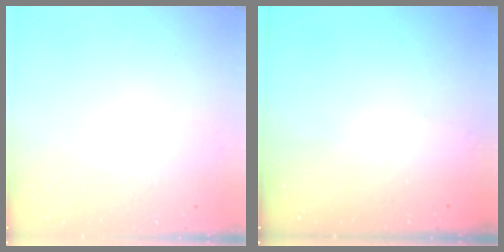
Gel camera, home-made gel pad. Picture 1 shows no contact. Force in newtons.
{"total": 0.0}